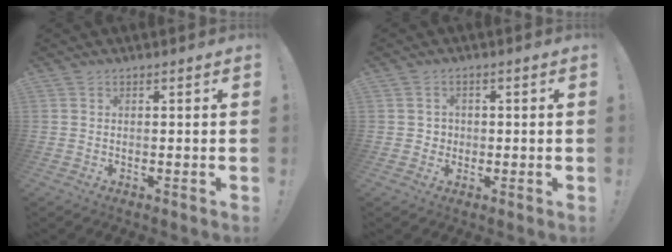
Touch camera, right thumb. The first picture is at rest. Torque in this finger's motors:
{"motor_torque": [0.36, 0.20, 0.19, -0.28, 0.00]}